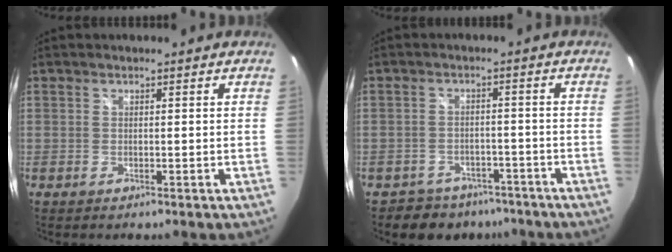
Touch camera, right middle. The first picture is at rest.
{"total": 8.0, "force": [-6.4, 4.7, 1.0], "torque": [-0.028, 0.017, -0.086]}